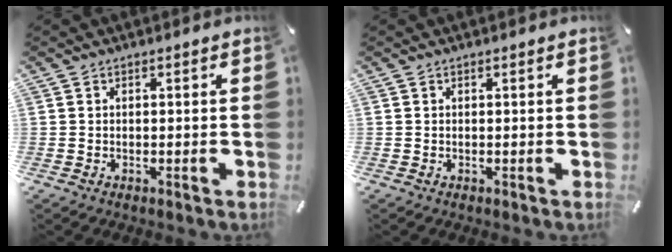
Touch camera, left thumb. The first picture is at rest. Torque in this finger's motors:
{"motor_torque": [0.00, 0.00, 0.00, 0.00, 0.00]}